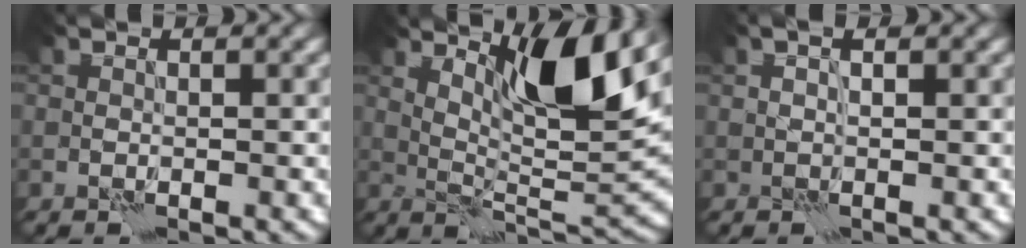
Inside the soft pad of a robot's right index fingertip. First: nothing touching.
{"total": 7.9, "force": [4.9, 1.1, 6.1], "torque": [-0.098, -0.012, 0.090]}
{"total": 0.9, "force": [0.8, -0.4, 0.1], "torque": [-0.005, 0.003, 0.015]}